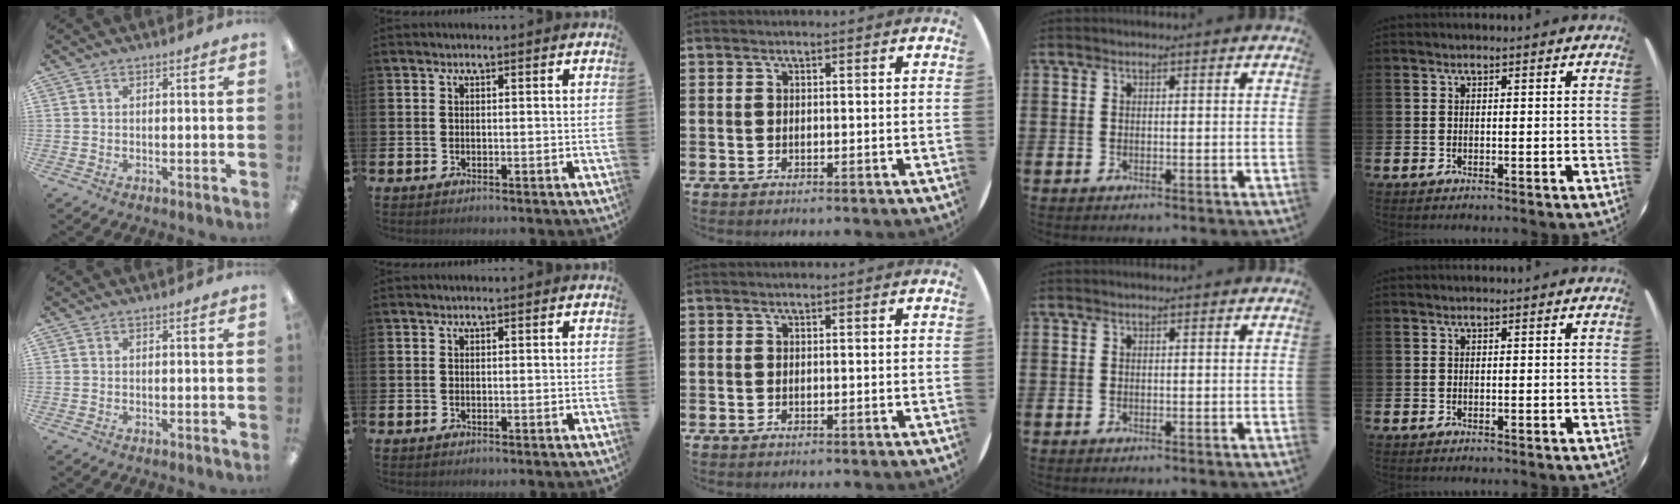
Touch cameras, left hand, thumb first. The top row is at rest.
{}